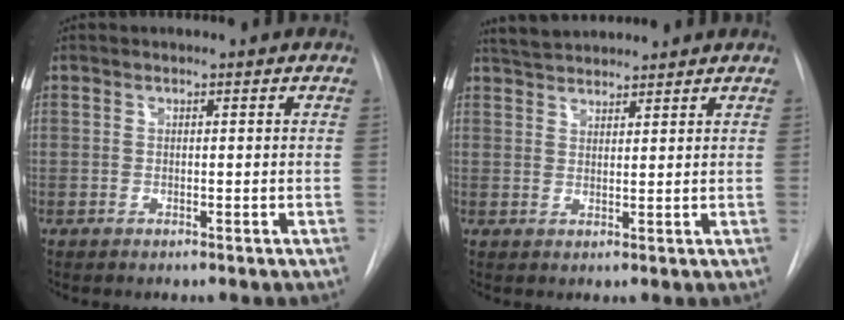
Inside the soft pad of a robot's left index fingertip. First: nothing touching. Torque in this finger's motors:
{"motor_torque": [-0.13, -0.47, 0.20, 0.06]}